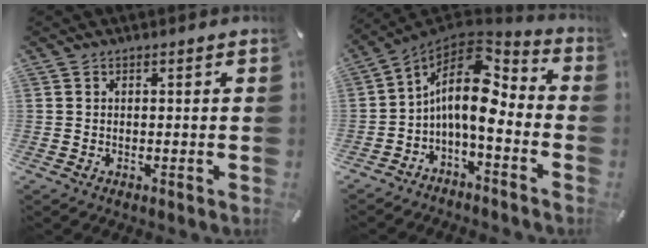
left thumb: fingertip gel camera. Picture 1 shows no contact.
{"total": 12.9, "force": [0.4, 6.9, 10.9], "torque": [-0.211, -0.021, 0.002]}